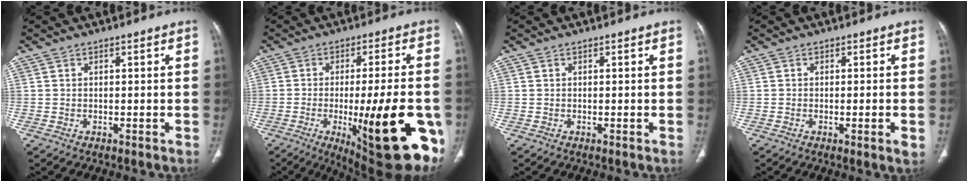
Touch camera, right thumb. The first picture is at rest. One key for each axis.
{"total": 23.8, "fx": -6.6, "fy": 6.9, "fz": 21.8, "tx": -0.242, "ty": -0.008, "tz": -0.070}
{"total": 0.0}
{"total": 2.2, "fx": -0.1, "fy": 0.6, "fz": 2.1, "tx": -0.036, "ty": -0.006, "tz": 0.000}